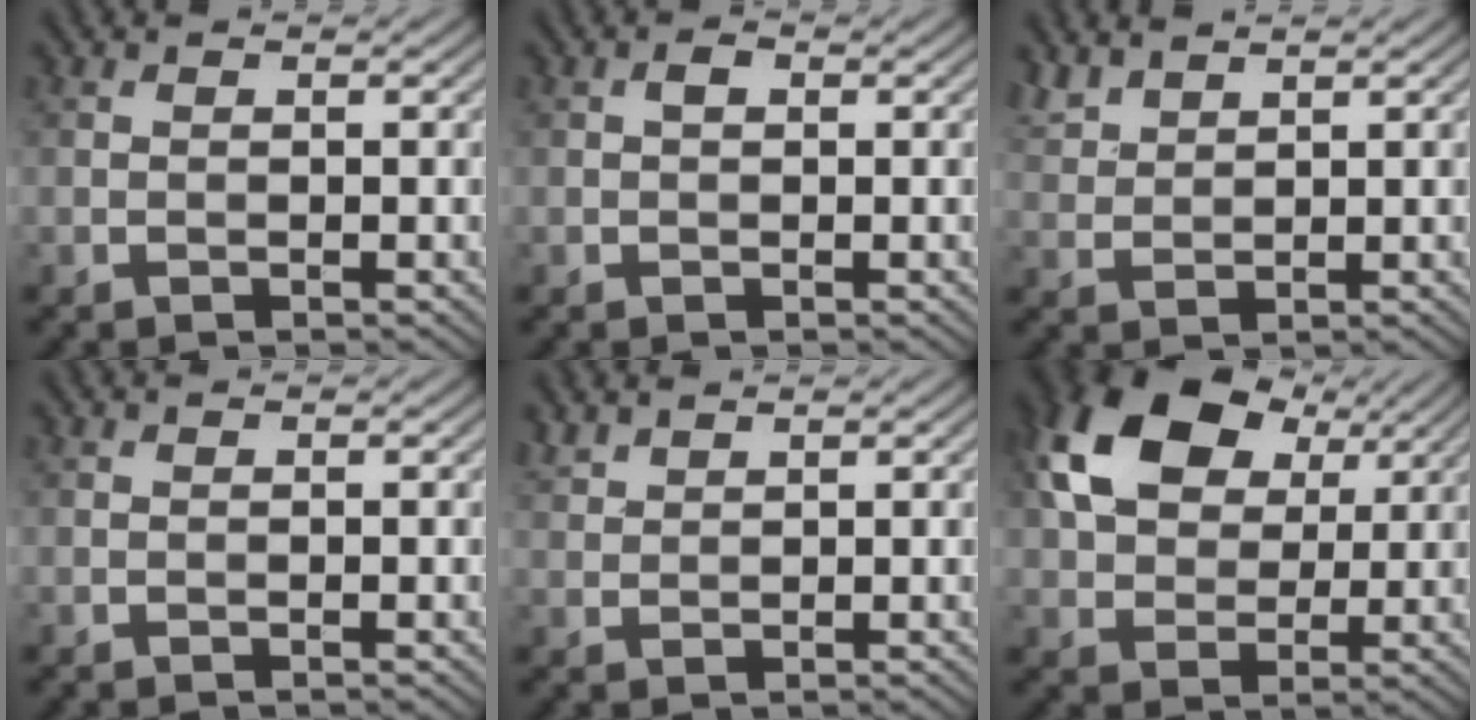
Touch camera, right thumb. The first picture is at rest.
{"total": 1.1, "force": [0.2, 0.7, 0.8], "torque": [-0.012, 0.003, 0.001]}
{"total": 3.2, "force": [2.7, 1.1, 1.3], "torque": [-0.033, 0.007, 0.066]}
{"total": 0.0}
{"total": 1.9, "force": [1.7, 0.5, 0.6], "torque": [-0.016, 0.005, 0.042]}
{"total": 14.0, "force": [5.7, 9.2, 8.8], "torque": [-0.200, 0.022, 0.111]}